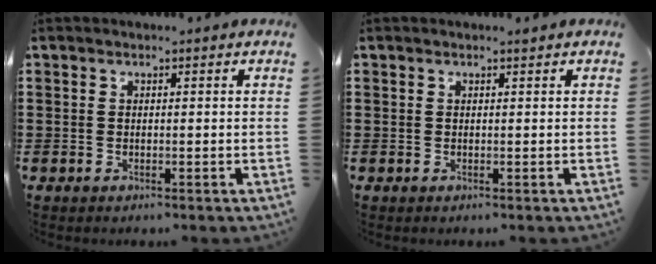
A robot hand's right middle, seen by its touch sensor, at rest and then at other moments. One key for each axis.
{"total": 0.0}